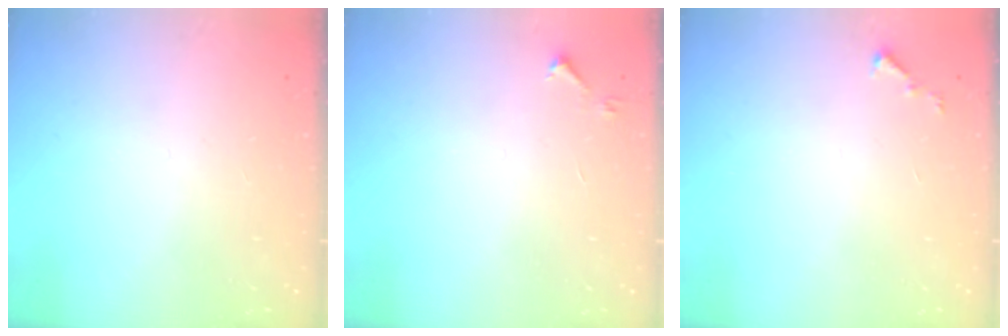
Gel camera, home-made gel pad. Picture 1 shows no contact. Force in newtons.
{"total": 3.8, "press": 3.7, "slide": 0.6}
{"total": 3.1, "press": 3.1, "slide": 0.2}